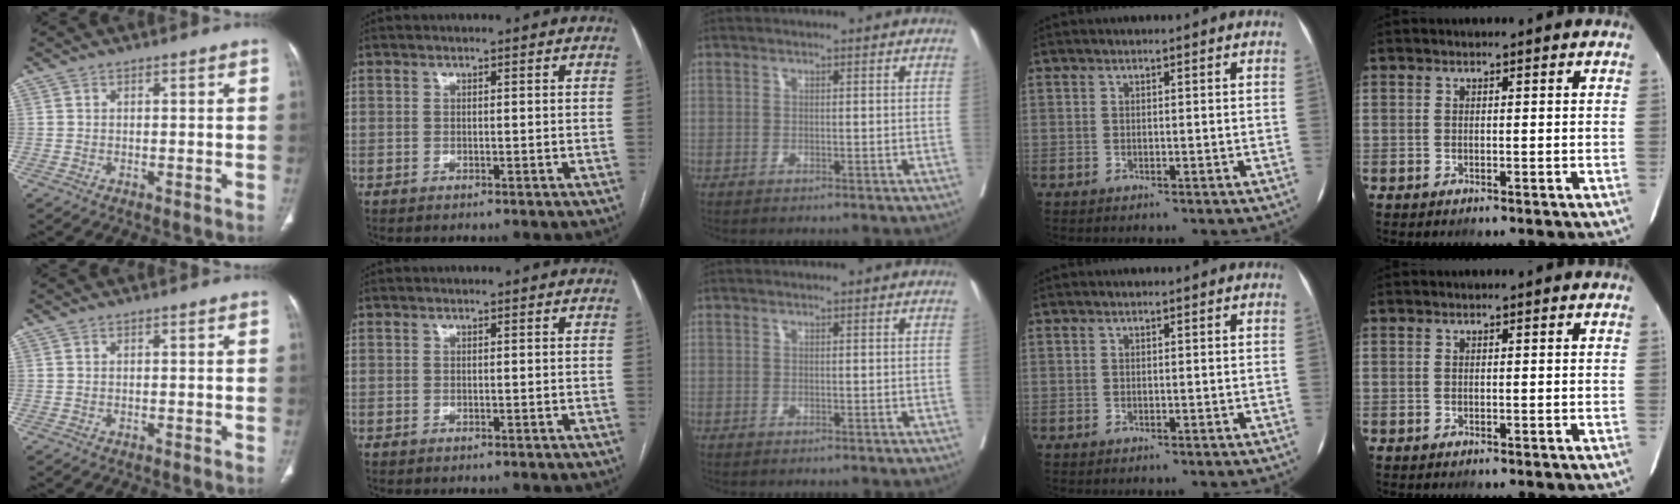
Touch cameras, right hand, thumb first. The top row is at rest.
{}